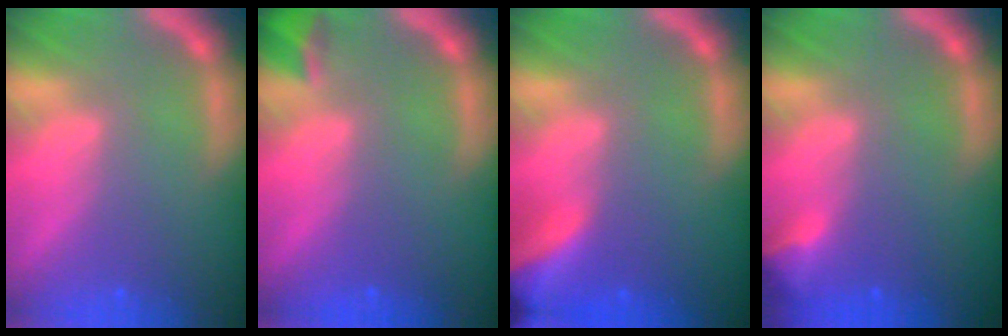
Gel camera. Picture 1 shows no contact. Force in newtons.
{"total": 1.9}
{"total": 8.4}
{"total": 2.4}